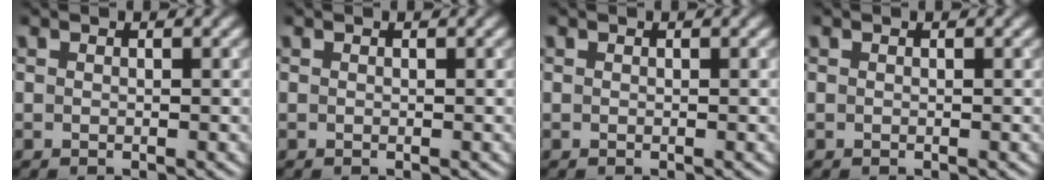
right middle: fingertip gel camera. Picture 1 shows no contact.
{"total": 0.0}
{"total": 0.0}
{"total": 0.0}